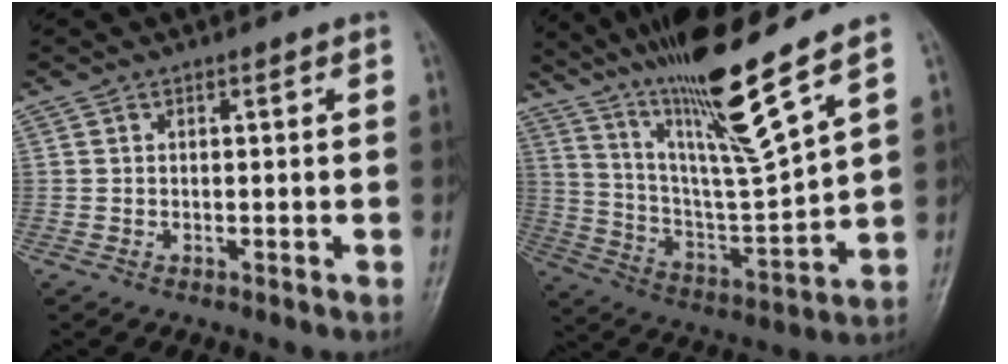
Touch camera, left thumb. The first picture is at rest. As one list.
[{"total": 18.6, "force": [13.0, 0.4, 13.3], "torque": [-0.214, -0.073, 0.238]}]